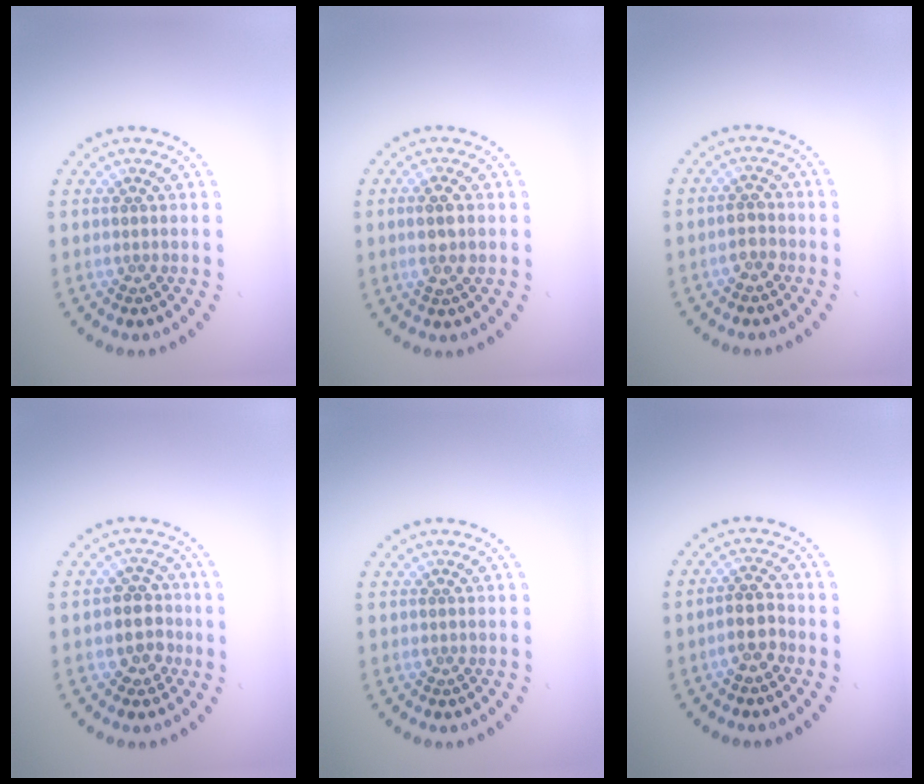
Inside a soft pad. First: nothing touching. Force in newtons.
{"total": 2.3, "press": 2.1, "slide": 0.8}
{"total": 1.8, "press": 1.8, "slide": 0.2}
{"total": 3.1, "press": 2.8, "slide": 1.4}
{"total": 0.0}
{"total": 2.6, "press": 2.4, "slide": 1.1}